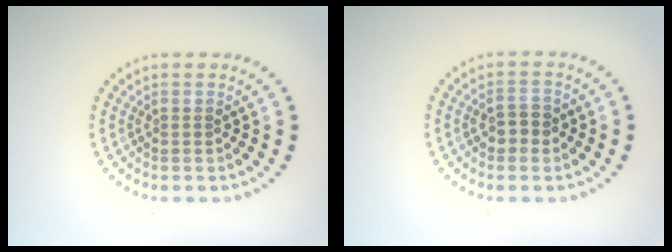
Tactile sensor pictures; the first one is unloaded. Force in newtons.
{"total": 2.0, "press": 2.0, "slide": 0.3}